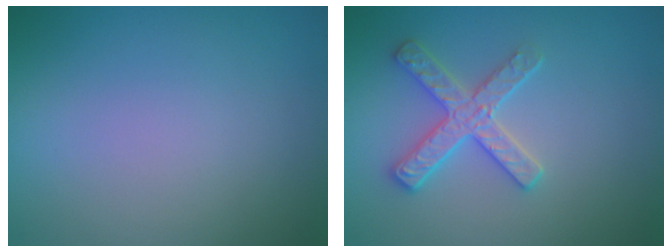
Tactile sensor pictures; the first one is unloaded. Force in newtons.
{"total": 3.0, "press": 2.9, "slide": 0.7}